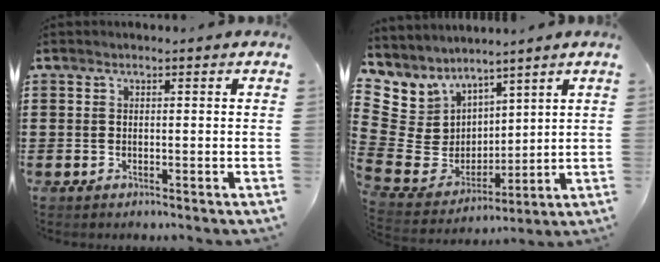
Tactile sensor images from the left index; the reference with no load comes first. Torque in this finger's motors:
{"motor_torque": [-0.53, -0.56, -0.56, -0.21]}